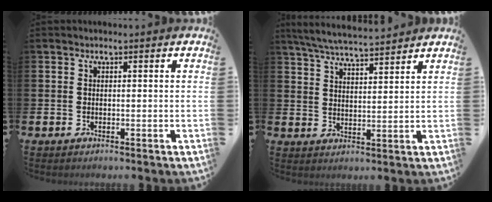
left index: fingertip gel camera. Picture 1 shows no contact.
{"total": 6.0, "force": [5.8, 0.3, 1.4], "torque": [-0.050, -0.028, 0.106]}